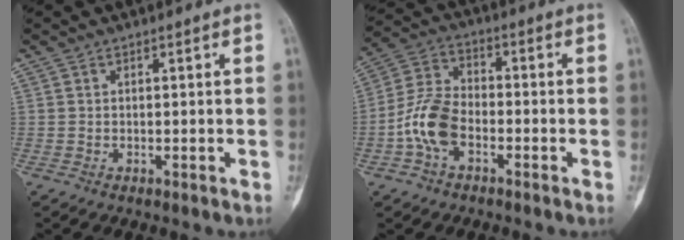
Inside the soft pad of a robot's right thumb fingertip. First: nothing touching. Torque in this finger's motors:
{"motor_torque": [0.82, 0.66, 0.47, -0.39, 0.09]}